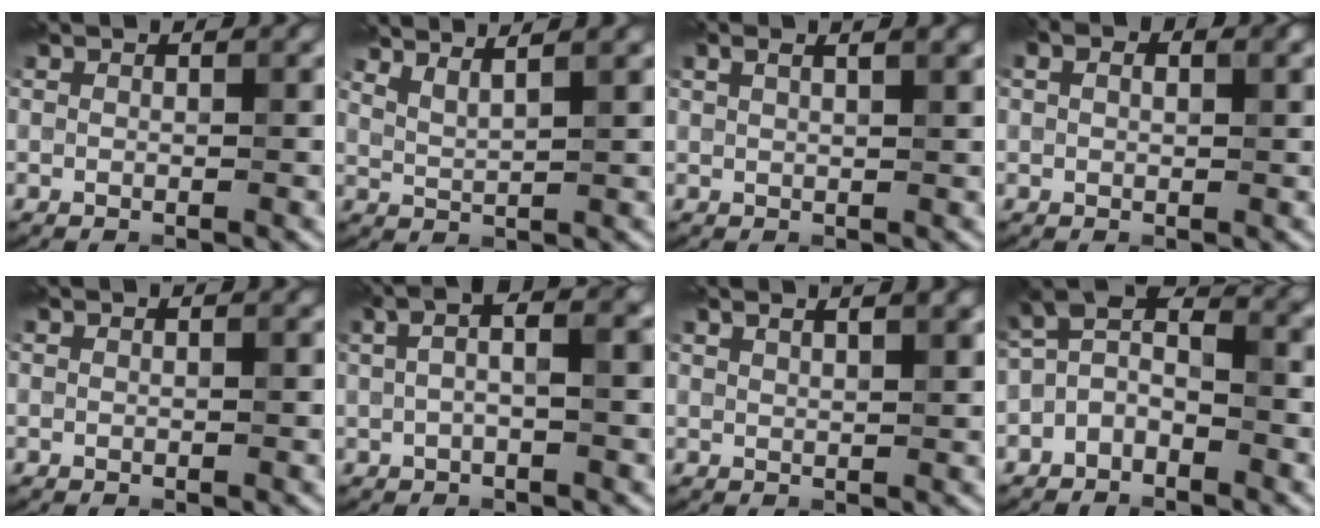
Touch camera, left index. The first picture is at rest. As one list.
[{"total": 3.9, "force": [3.1, 0.9, 2.1], "torque": [-0.021, 0.015, 0.040]}, {"total": 3.1, "force": [1.8, 1.2, 2.3], "torque": [-0.017, 0.008, 0.007]}, {"total": 3.6, "force": [1.5, 2.3, 2.4], "torque": [-0.030, 0.014, 0.003]}, {"total": 0.0}, {"total": 4.4, "force": [1.0, 1.5, 4.0], "torque": [-0.071, 0.020, 0.007]}, {"total": 3.0, "force": [2.0, 1.0, 2.0], "torque": [-0.008, 0.008, 0.011]}, {"total": 3.7, "force": [-1.5, 2.0, 2.7], "torque": [-0.048, 0.014, -0.041]}]